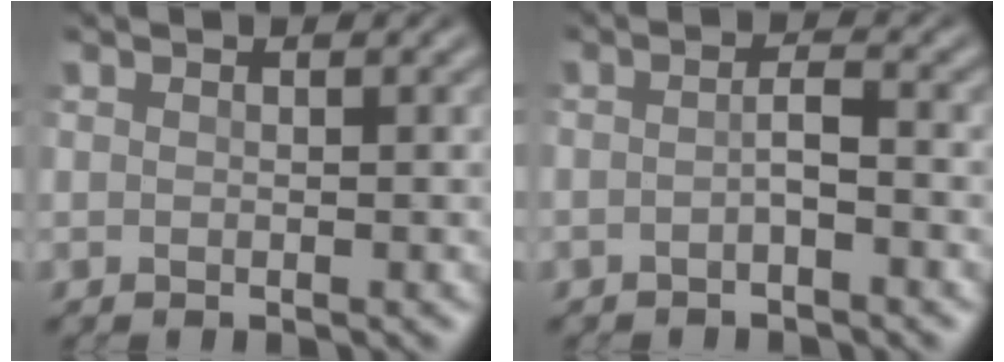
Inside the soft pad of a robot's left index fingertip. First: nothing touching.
{"total": 1.6, "force": [-0.9, 0.3, 1.3], "torque": [-0.027, 0.001, -0.020]}